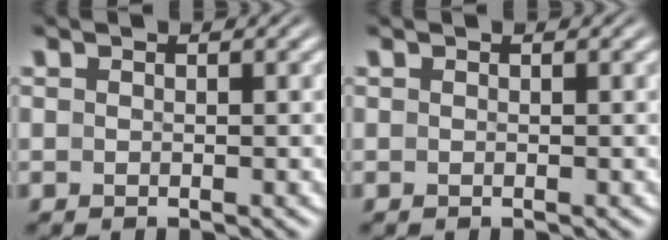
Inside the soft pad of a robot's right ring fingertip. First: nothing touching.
{"total": 0.0}